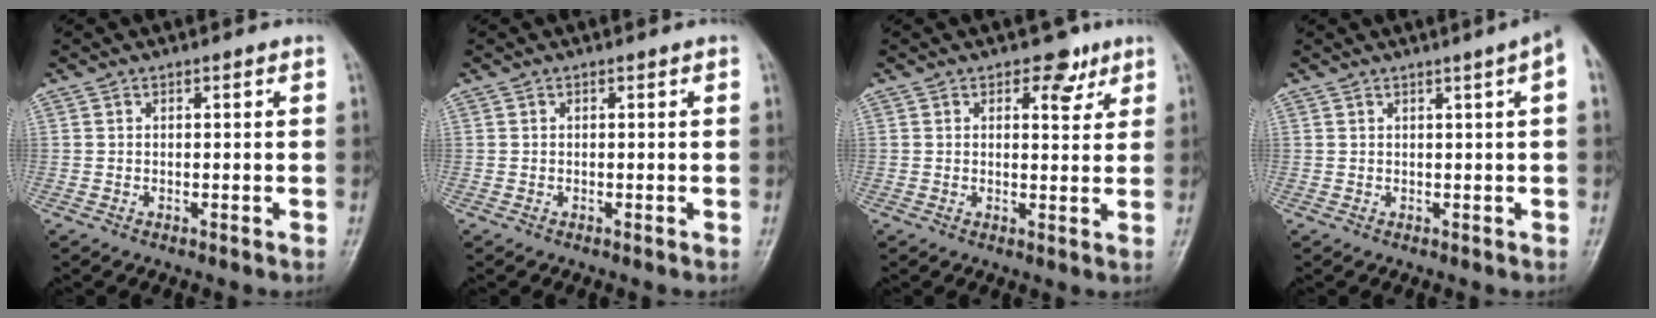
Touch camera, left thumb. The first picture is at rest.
{"total": 0.0}
{"total": 4.5, "force": [2.7, 2.7, 2.5], "torque": [-0.003, -0.012, 0.034]}
{"total": 3.5, "force": [1.1, -0.5, 3.2], "torque": [-0.043, 0.005, 0.016]}